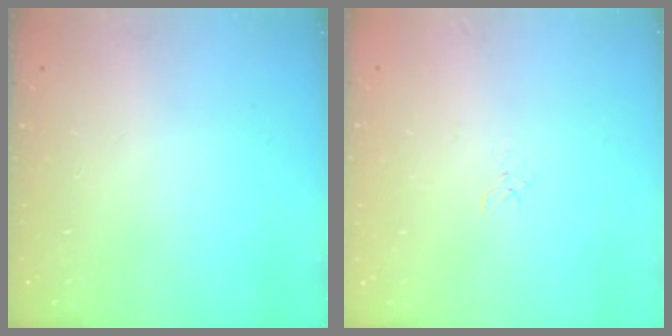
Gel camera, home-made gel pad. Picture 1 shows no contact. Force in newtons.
{"total": 3.5, "press": 3.5, "slide": 0.2}